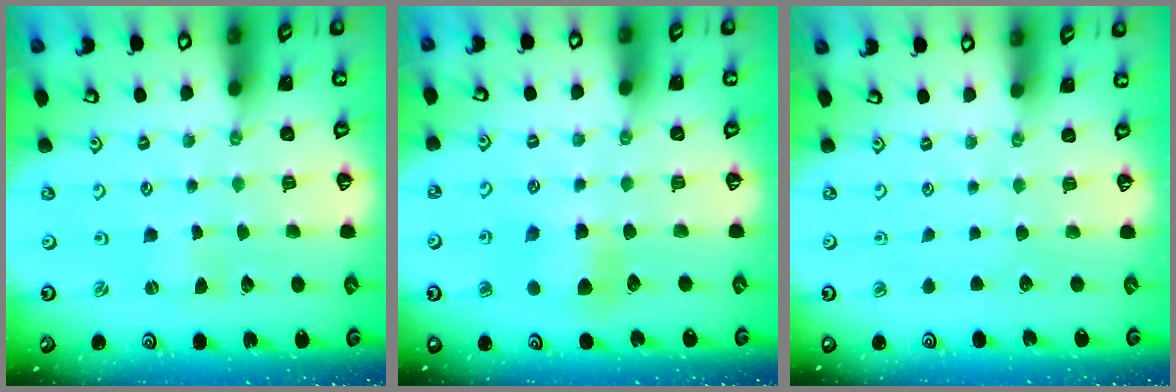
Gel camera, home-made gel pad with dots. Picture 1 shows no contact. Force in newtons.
{"total": 5.8, "press": 5.8, "slide": 0.2}
{"total": 0.0}